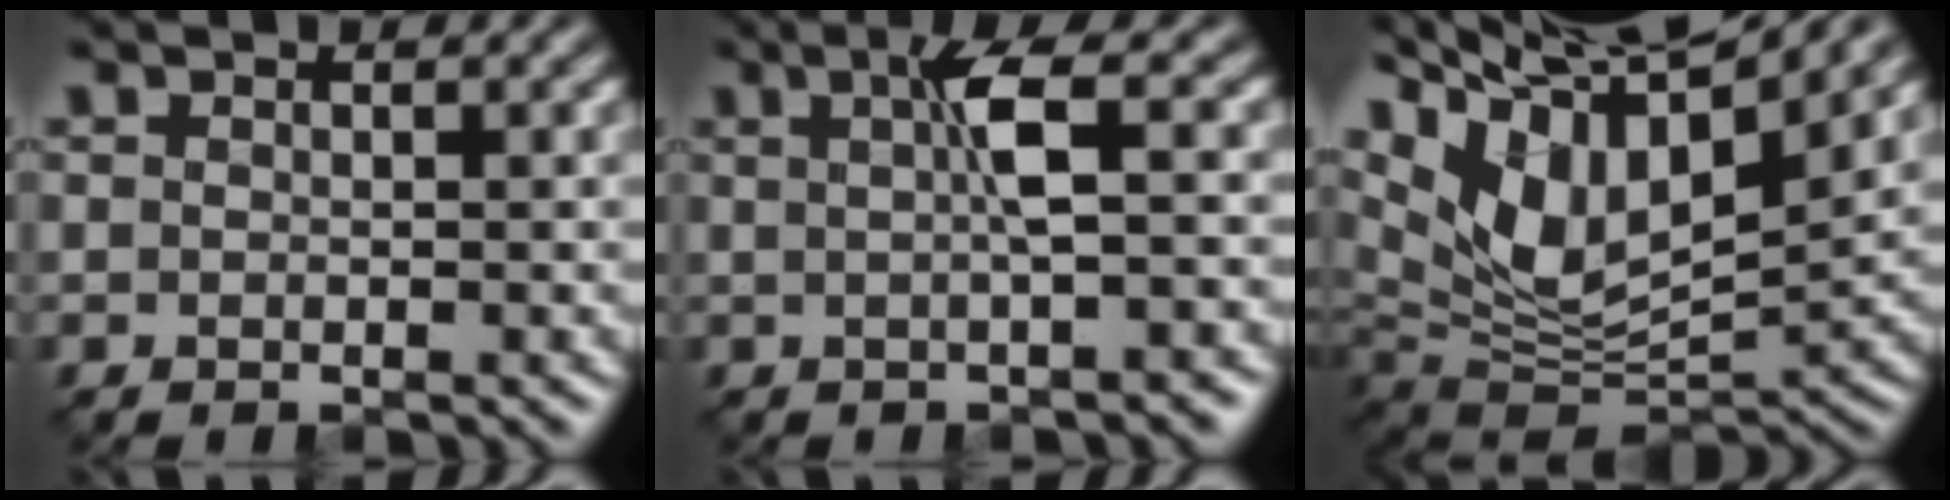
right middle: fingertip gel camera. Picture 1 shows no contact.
{"total": 3.7, "force": [0.3, 0.5, 3.7], "torque": [-0.061, 0.007, 0.003]}
{"total": 13.3, "force": [6.6, 6.0, 9.9], "torque": [-0.198, 0.027, 0.120]}